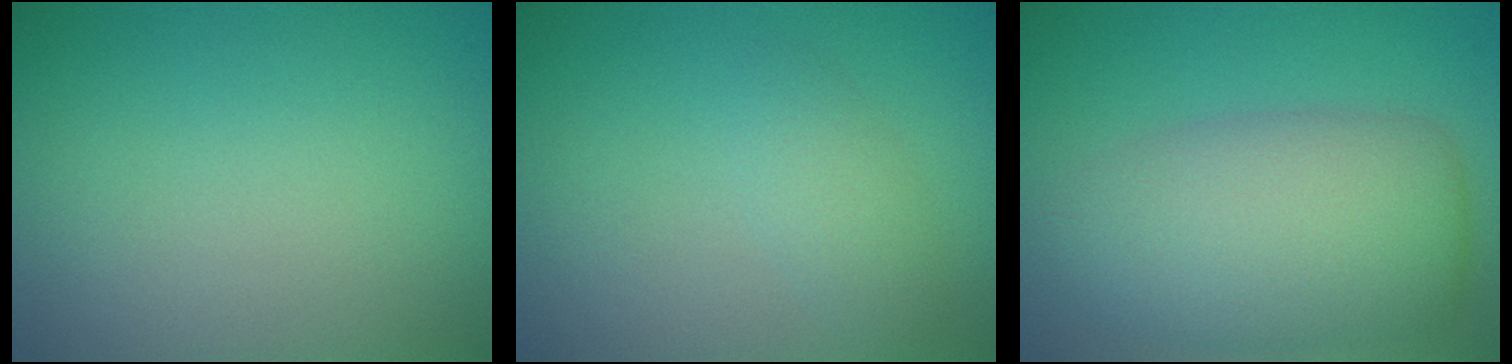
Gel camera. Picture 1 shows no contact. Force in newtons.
{"total": 1.7, "press": 1.7, "slide": 0.1}
{"total": 7.5, "press": 7.4, "slide": 0.6}